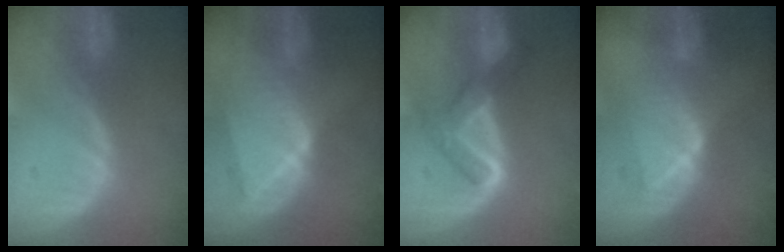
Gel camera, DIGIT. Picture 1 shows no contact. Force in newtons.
{"total": 8.9, "press": 7.8, "slide": 4.2}
{"total": 5.7, "press": 5.6, "slide": 1.2}
{"total": 6.5, "press": 6.4, "slide": 0.9}